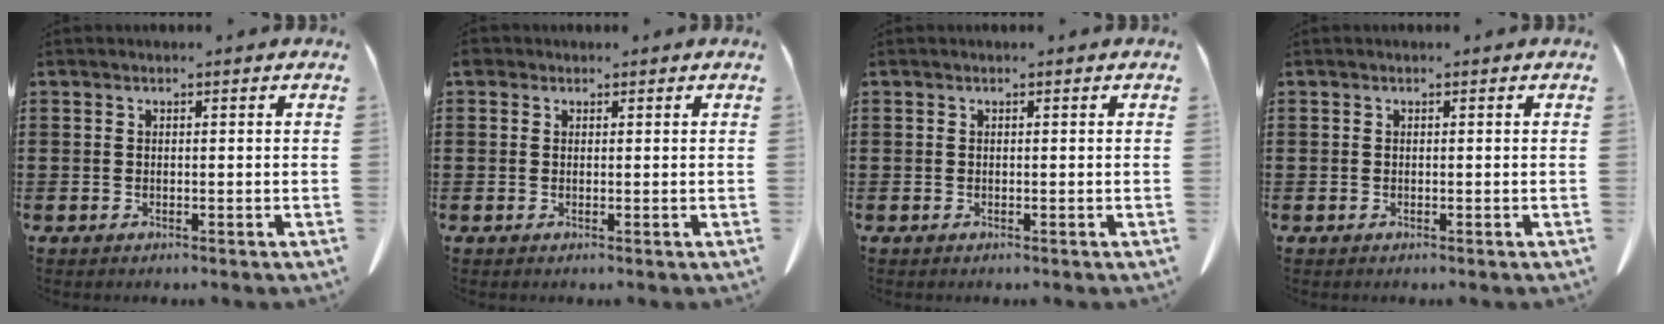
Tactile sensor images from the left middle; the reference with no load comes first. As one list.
[{"total": 1.0, "force": [0.4, 0.8, 0.4], "torque": [-0.012, 0.006, 0.007]}, {"total": 0.0}, {"total": 0.0}]